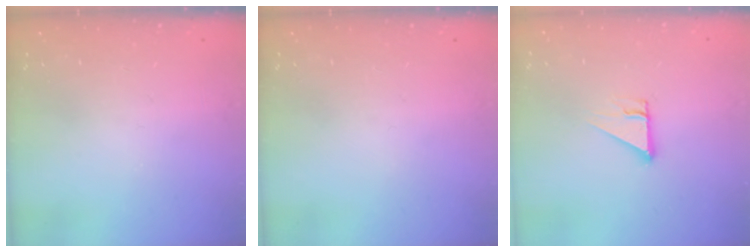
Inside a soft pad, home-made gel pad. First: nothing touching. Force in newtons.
{"total": 0.0}
{"total": 3.1, "press": 3.1, "slide": 0.1}